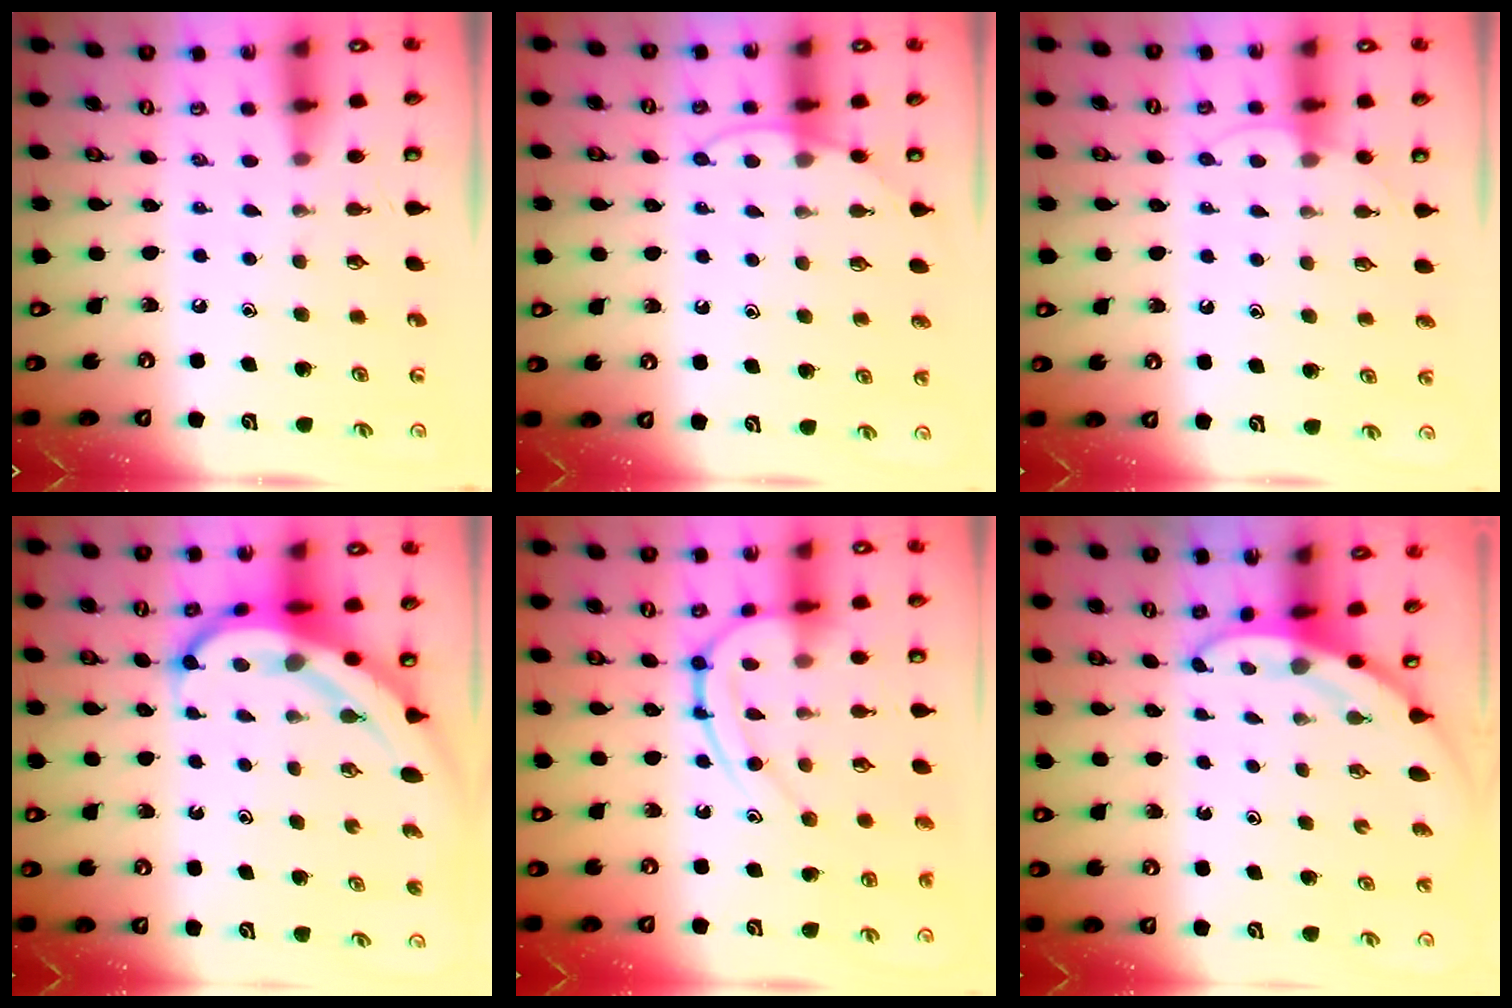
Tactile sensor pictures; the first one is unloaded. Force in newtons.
{"total": 6.2, "press": 6.1, "slide": 0.7}
{"total": 6.1, "press": 6.1, "slide": 0.6}
{"total": 10.1, "press": 10.1, "slide": 1.1}
{"total": 12.3, "press": 12.2, "slide": 0.1}
{"total": 3.2, "press": 3.2, "slide": 0.1}